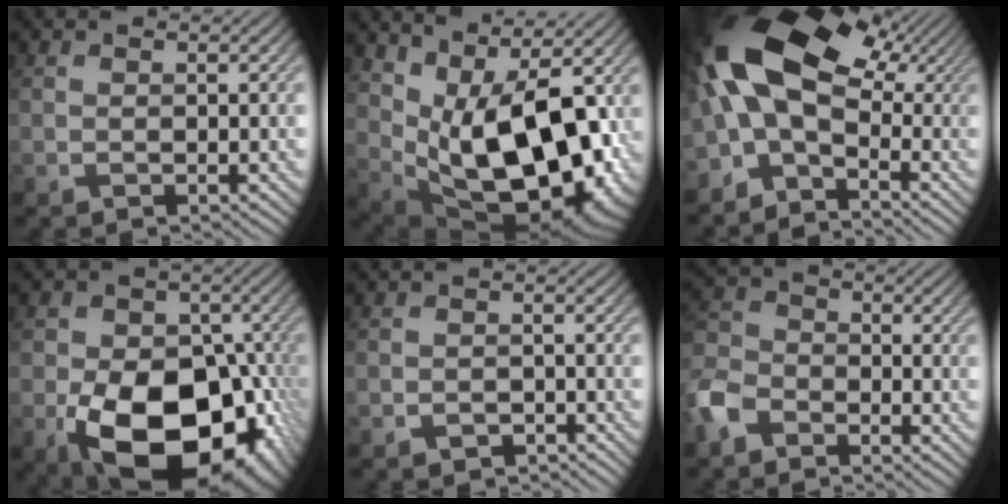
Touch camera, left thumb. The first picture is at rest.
{"total": 17.7, "force": [2.5, 9.3, 14.8], "torque": [-0.214, -0.013, 0.075]}
{"total": 14.3, "force": [0.0, 7.9, 11.9], "torque": [-0.243, 0.009, -0.018]}
{"total": 18.6, "force": [-6.8, 12.6, 12.0], "torque": [-0.172, -0.035, -0.102]}
{"total": 1.6, "force": [-1.4, 0.7, 0.4], "torque": [-0.003, 0.004, -0.025]}
{"total": 6.6, "force": [-4.2, 4.1, 2.9], "torque": [-0.081, 0.000, -0.104]}